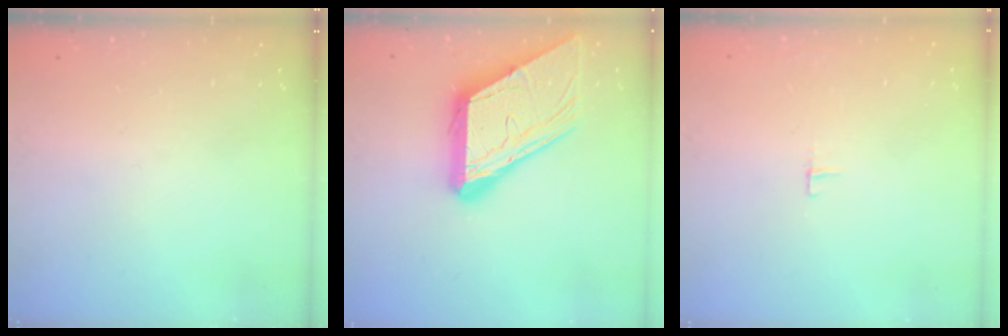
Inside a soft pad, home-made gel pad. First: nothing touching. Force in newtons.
{"total": 16.3, "press": 16.2, "slide": 1.9}
{"total": 3.1, "press": 3.1, "slide": 0.2}